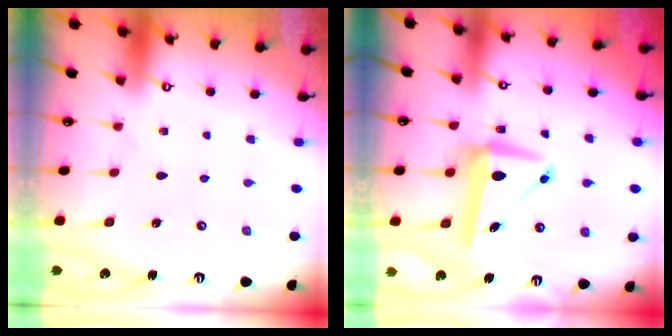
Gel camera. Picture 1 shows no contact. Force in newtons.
{"total": 8.1, "press": 7.9, "slide": 1.8}